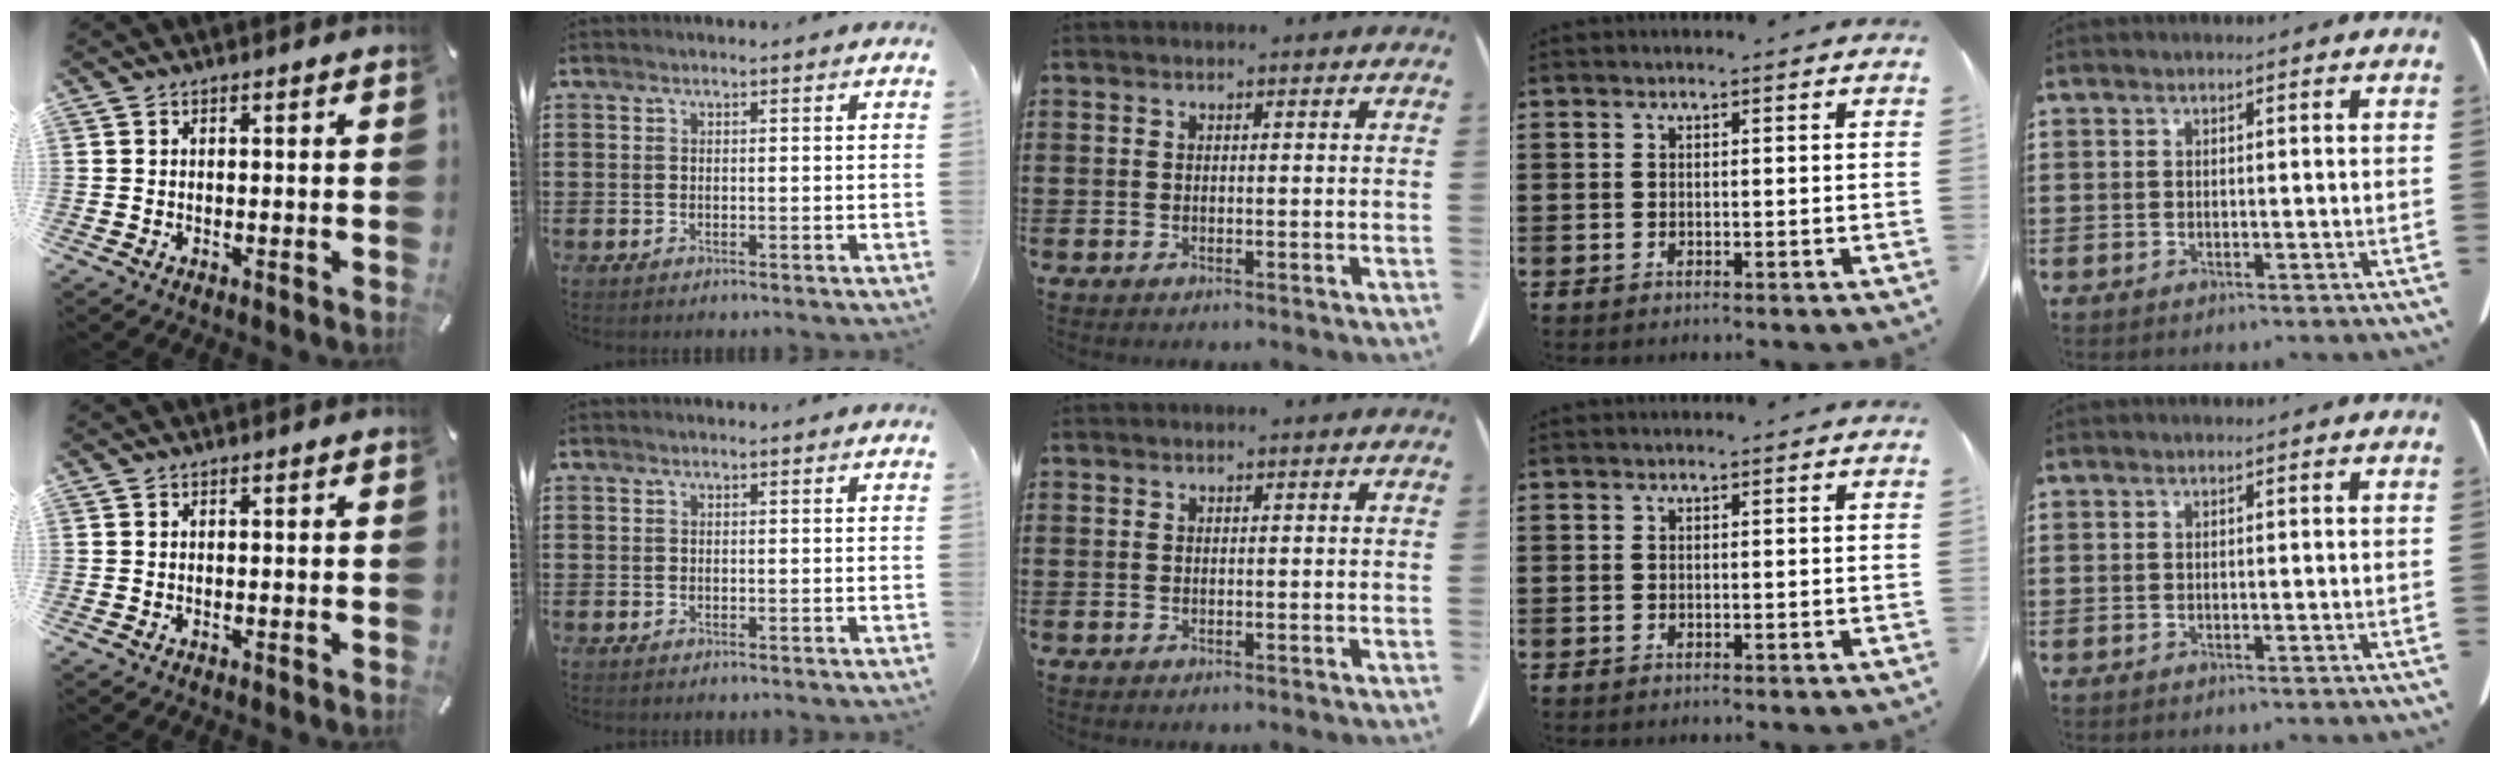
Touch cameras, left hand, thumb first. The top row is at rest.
{}